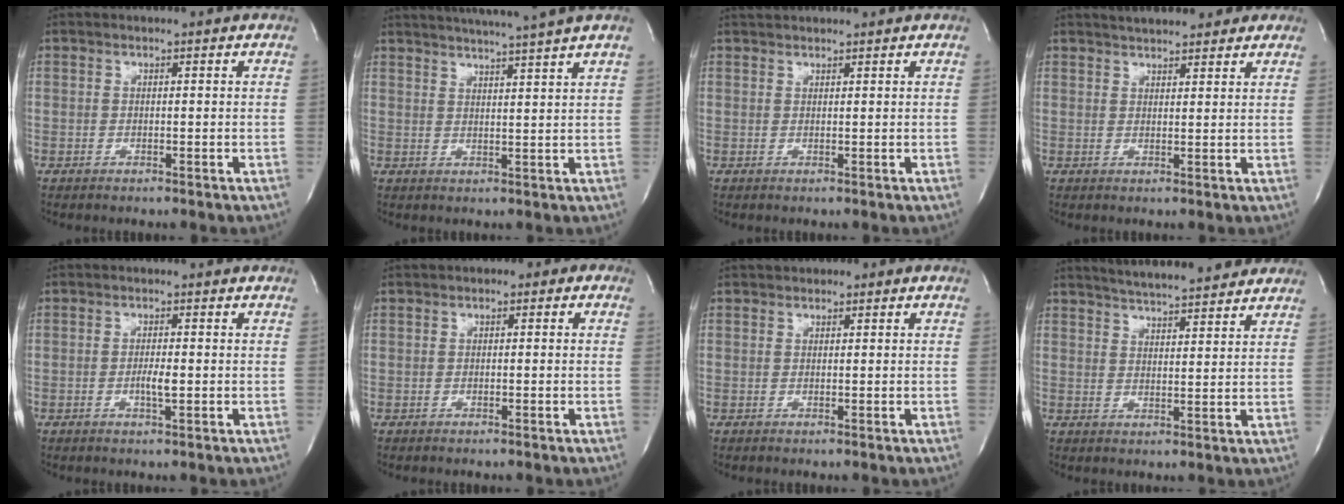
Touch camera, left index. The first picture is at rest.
{"total": 10.9, "force": [9.4, -1.8, 5.2], "torque": [-0.084, -0.005, 0.121]}
{"total": 2.4, "force": [2.3, 0.2, 0.5], "torque": [-0.009, 0.026, 0.043]}
{"total": 9.5, "force": [8.2, 2.9, 3.8], "torque": [-0.046, 0.020, 0.102]}
{"total": 2.3, "force": [-0.6, 0.3, 2.2], "torque": [-0.043, -0.003, -0.010]}
{"total": 1.8, "force": [-0.1, 1.3, 1.3], "torque": [-0.010, 0.014, -0.012]}
{"total": 1.2, "force": [0.5, 0.9, 0.6], "torque": [-0.008, 0.007, 0.004]}
{"total": 13.8, "force": [12.5, 2.0, 5.6], "torque": [-0.083, 0.013, 0.169]}